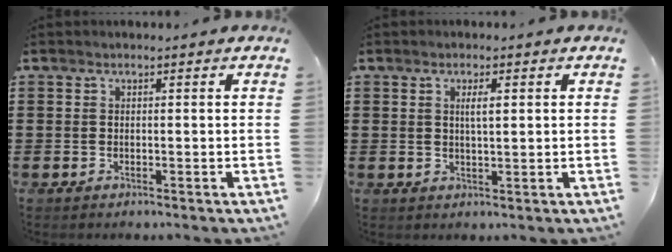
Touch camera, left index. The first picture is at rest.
{"total": 2.6, "force": [0.7, 0.5, 2.4], "torque": [-0.048, 0.002, 0.009]}